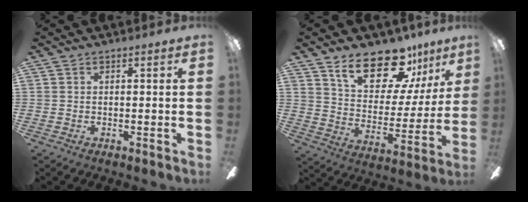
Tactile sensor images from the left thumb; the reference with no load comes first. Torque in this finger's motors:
{"motor_torque": [1.34, 1.00, 1.09, -1.35, 0.08]}